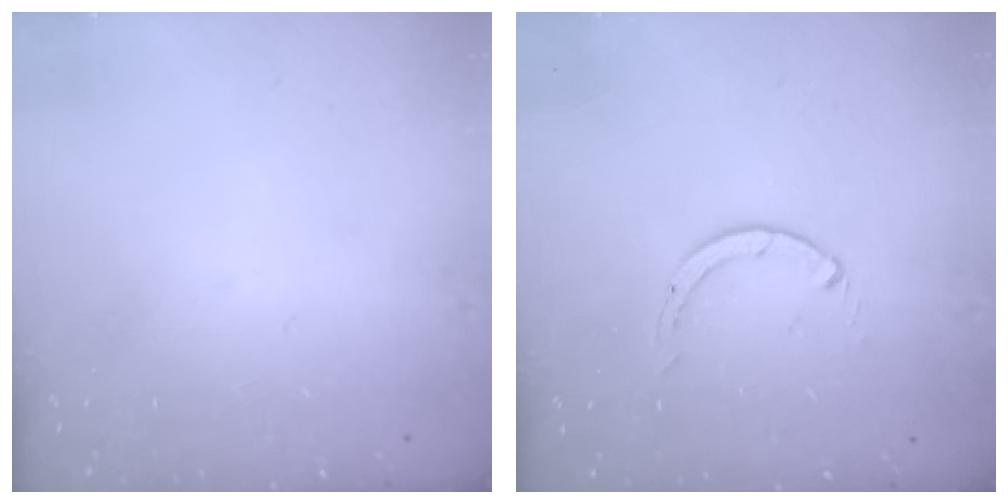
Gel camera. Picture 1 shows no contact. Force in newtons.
{"total": 0.0}